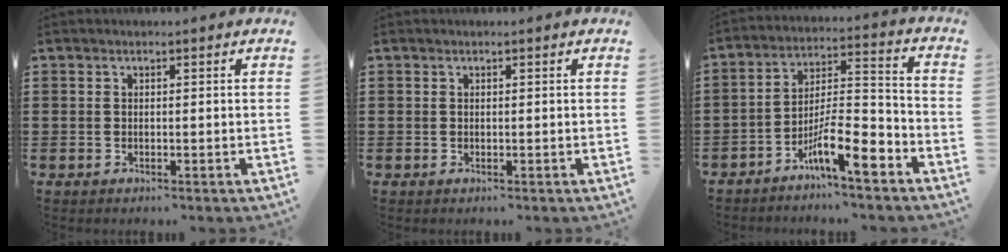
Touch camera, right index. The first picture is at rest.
{"total": 0.0}
{"total": 11.0, "force": [-7.4, 2.8, 7.7], "torque": [-0.143, 0.011, -0.141]}